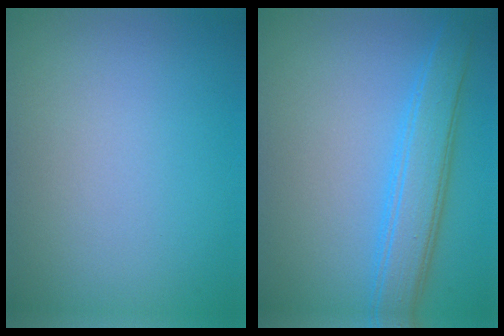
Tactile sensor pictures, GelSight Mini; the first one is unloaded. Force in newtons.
{"total": 4.2, "press": 4.2, "slide": 0.1}